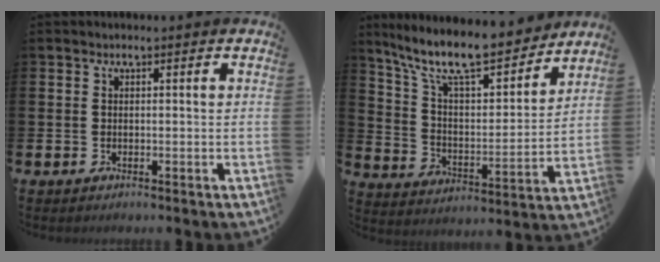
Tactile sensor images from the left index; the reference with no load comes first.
{"total": 12.7, "force": [10.9, 3.3, 5.6], "torque": [-0.140, -0.068, 0.190]}